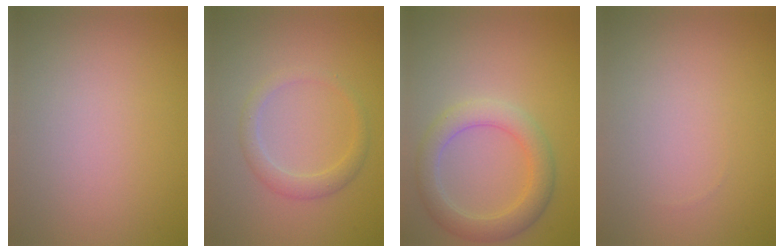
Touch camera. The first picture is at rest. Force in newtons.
{"total": 2.0, "press": 2.0, "slide": 0.1}
{"total": 4.0, "press": 4.0, "slide": 0.2}
{"total": 0.0}